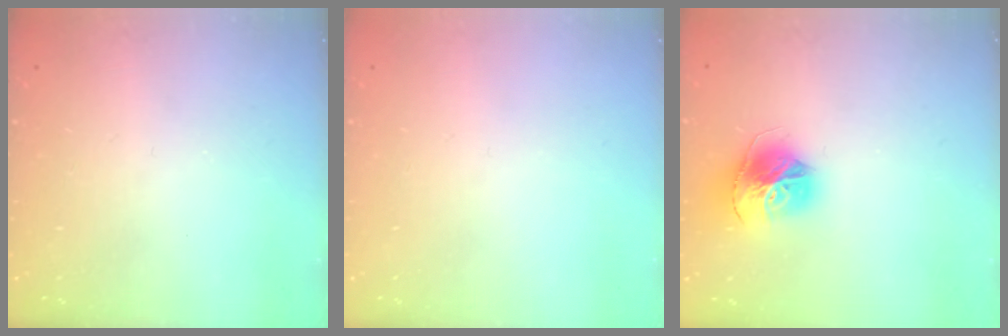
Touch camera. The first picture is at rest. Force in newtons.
{"total": 0.0}
{"total": 15.6, "press": 15.5, "slide": 1.6}